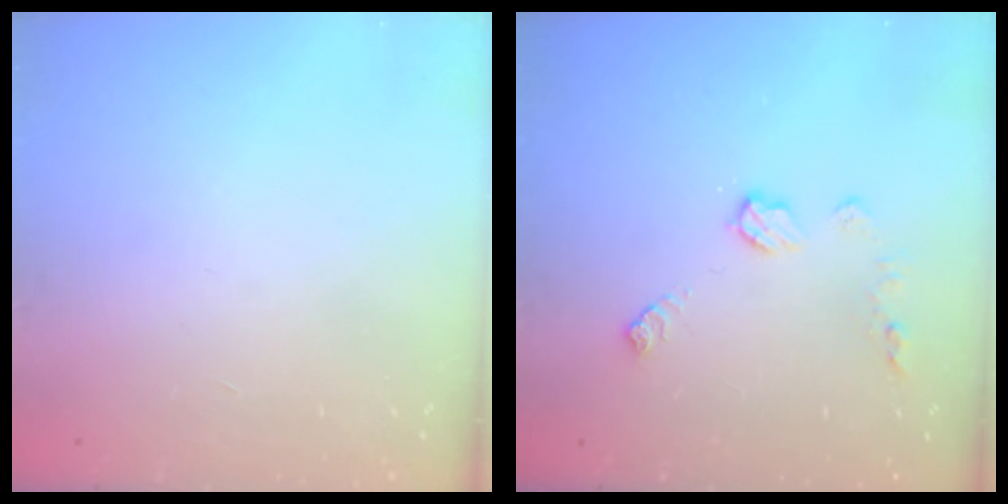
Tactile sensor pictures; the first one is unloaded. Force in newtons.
{"total": 7.9, "press": 7.9, "slide": 0.3}